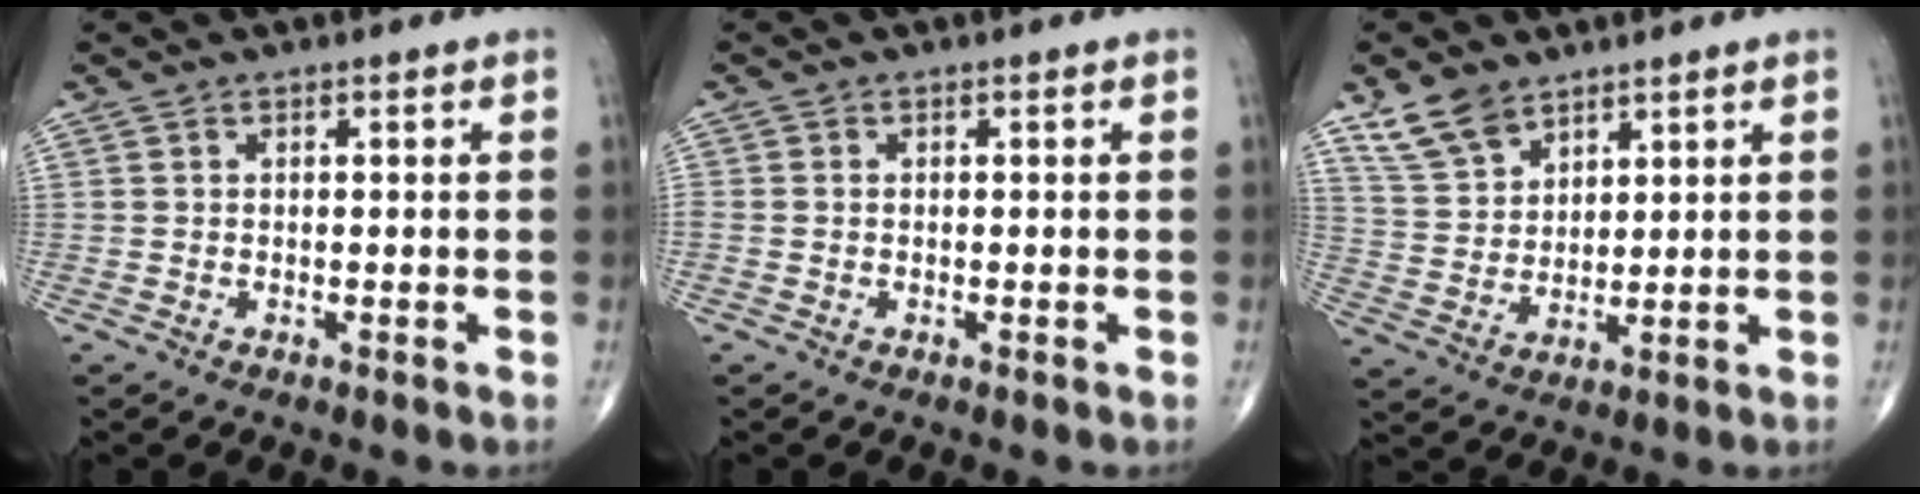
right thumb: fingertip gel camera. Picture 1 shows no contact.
{"total": 0.6, "force": [-0.2, 0.5, 0.3], "torque": [-0.008, 0.001, -0.005]}
{"total": 8.0, "force": [5.7, 4.4, 3.3], "torque": [-0.049, -0.023, 0.121]}